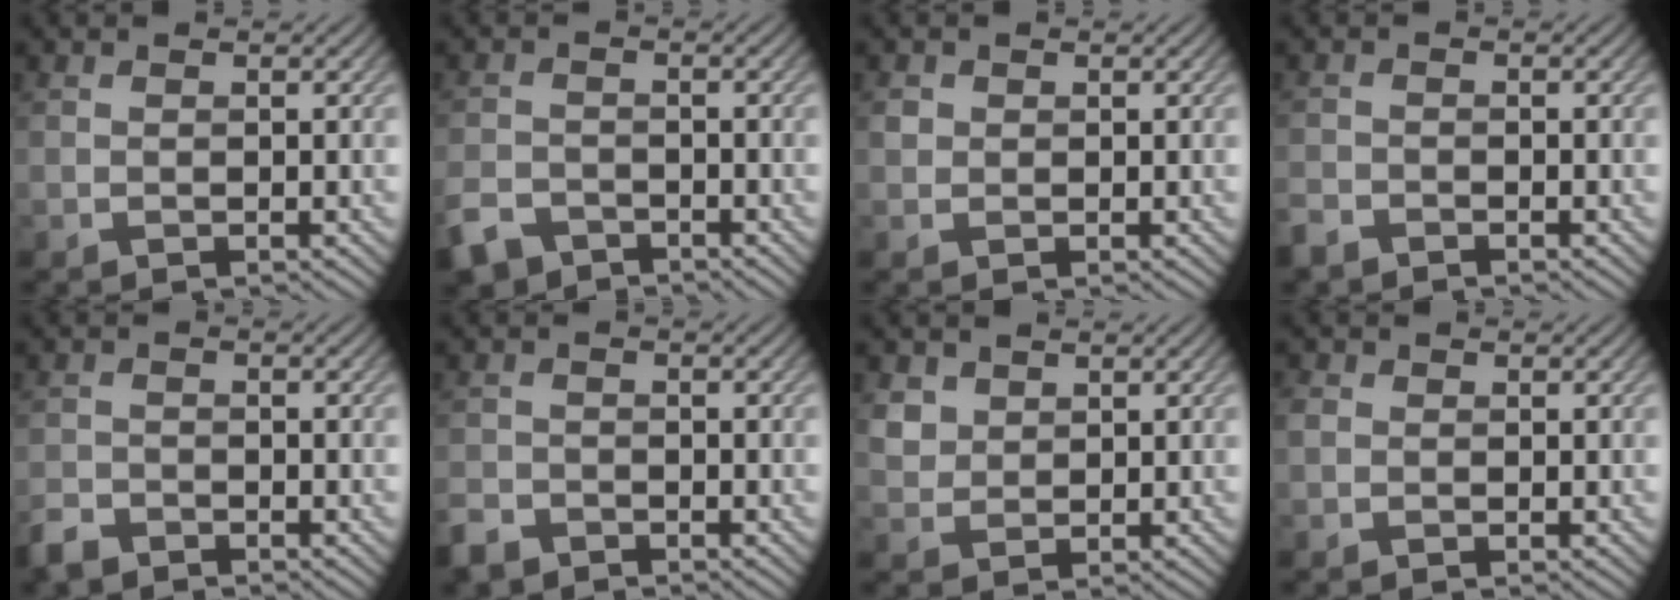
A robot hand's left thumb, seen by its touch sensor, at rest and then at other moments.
{"total": 4.2, "force": [-3.4, 2.0, 1.4], "torque": [-0.031, -0.008, -0.073]}
{"total": 1.2, "force": [0.3, 1.1, 0.3], "torque": [-0.007, 0.000, 0.004]}
{"total": 2.0, "force": [-1.8, 0.7, 0.5], "torque": [-0.012, -0.007, -0.042]}
{"total": 2.6, "force": [-2.3, 1.0, 0.8], "torque": [-0.017, -0.006, -0.053]}
{"total": 2.7, "force": [-2.3, 1.3, 0.7], "torque": [-0.017, -0.007, -0.055]}
{"total": 2.7, "force": [1.7, 2.0, 0.8], "torque": [-0.027, 0.001, 0.036]}
{"total": 1.4, "force": [0.0, 1.3, 0.5], "torque": [-0.011, -0.001, -0.006]}